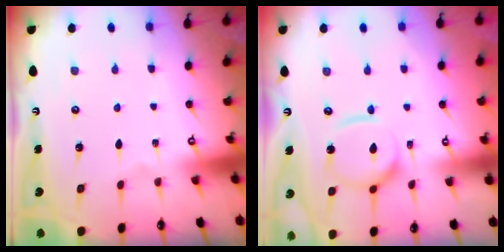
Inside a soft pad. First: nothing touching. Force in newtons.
{"total": 11.6, "press": 11.6, "slide": 1.3}